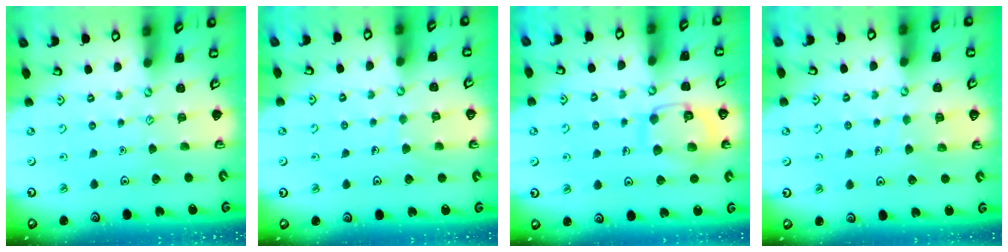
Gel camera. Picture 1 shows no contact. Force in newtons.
{"total": 5.2, "press": 5.1, "slide": 0.3}
{"total": 12.0, "press": 12.0, "slide": 0.6}
{"total": 6.2, "press": 6.2, "slide": 0.6}